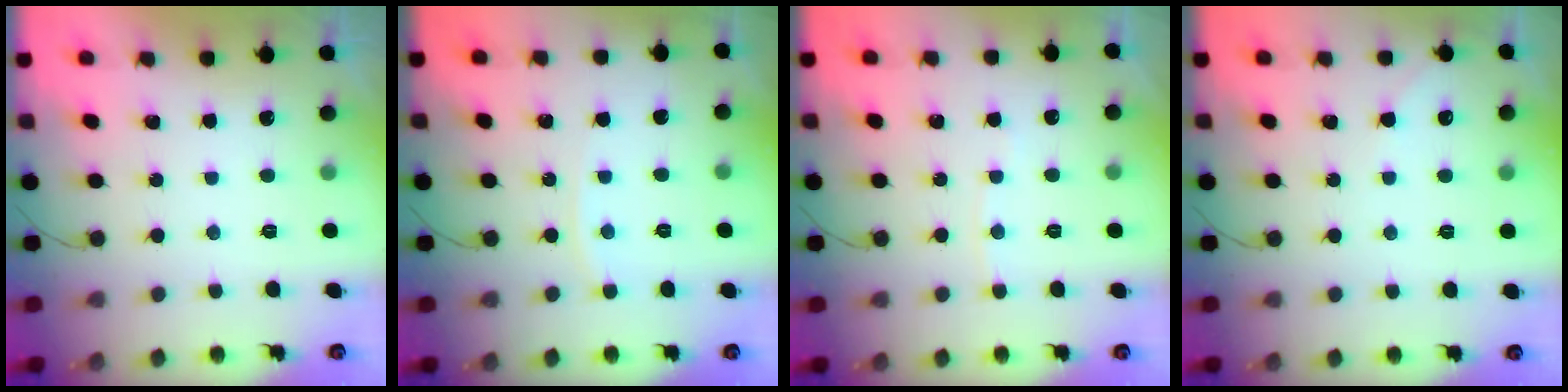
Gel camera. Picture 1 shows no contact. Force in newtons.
{"total": 2.8, "press": 2.7, "slide": 0.3}
{"total": 2.2, "press": 2.2, "slide": 0.2}
{"total": 2.7, "press": 2.7, "slide": 0.4}